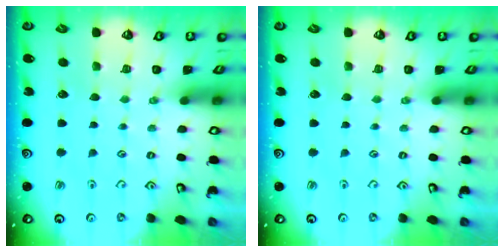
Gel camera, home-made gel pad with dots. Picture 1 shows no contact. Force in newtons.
{"total": 0.0}